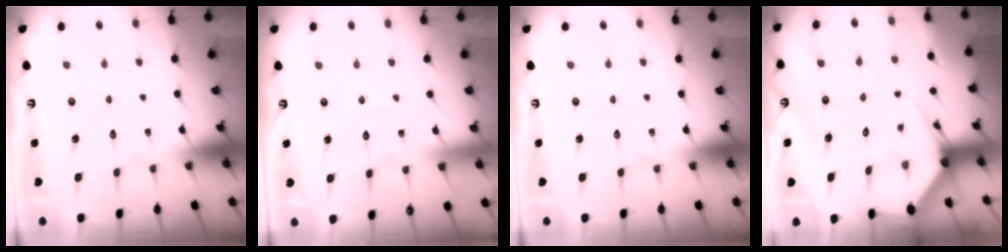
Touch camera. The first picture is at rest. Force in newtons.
{"total": 2.6, "press": 2.6, "slide": 0.3}
{"total": 0.0}
{"total": 2.7, "press": 2.7, "slide": 0.1}